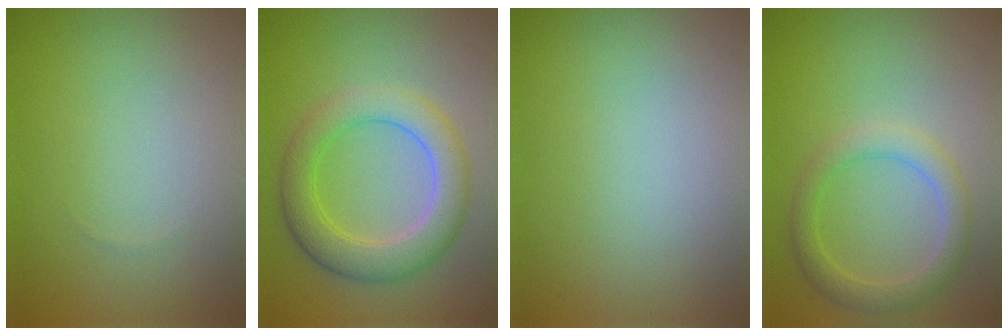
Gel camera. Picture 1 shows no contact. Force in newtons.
{"total": 5.2, "press": 5.2, "slide": 0.3}
{"total": 0.0}
{"total": 2.9, "press": 2.9, "slide": 0.1}